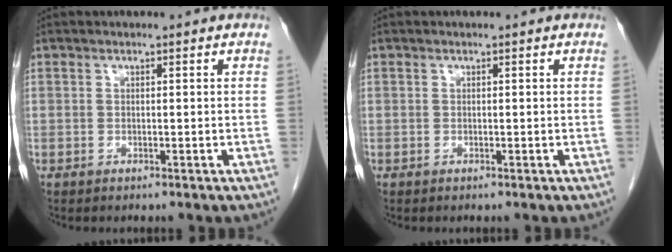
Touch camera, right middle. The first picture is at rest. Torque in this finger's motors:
{"motor_torque": [0.00, 0.00, 0.00, 0.00]}